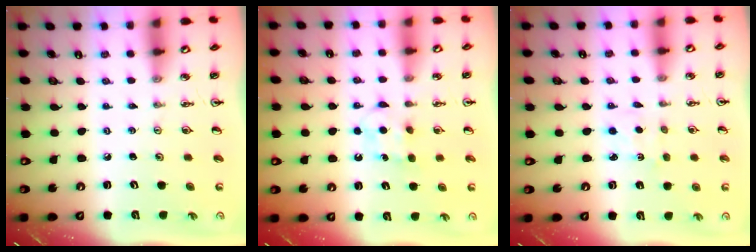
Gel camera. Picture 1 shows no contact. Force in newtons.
{"total": 5.6, "press": 5.6, "slide": 0.8}
{"total": 2.3, "press": 2.2, "slide": 0.3}